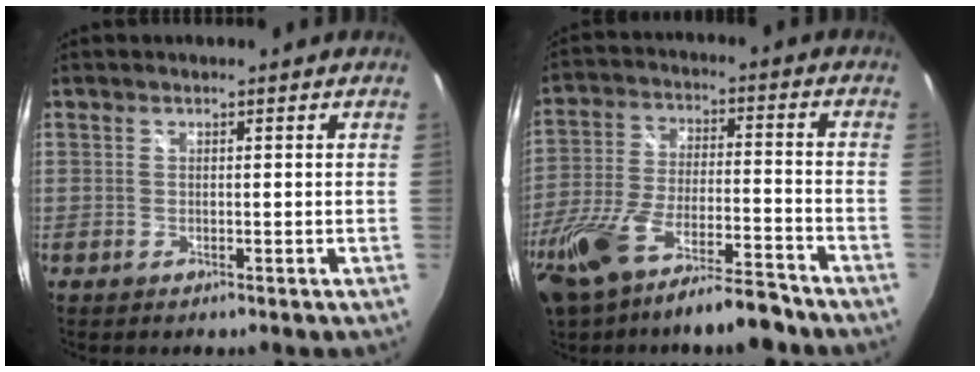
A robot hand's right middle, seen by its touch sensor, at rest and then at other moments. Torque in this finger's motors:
{"motor_torque": [1.14, -1.00, 0.64, 0.21]}